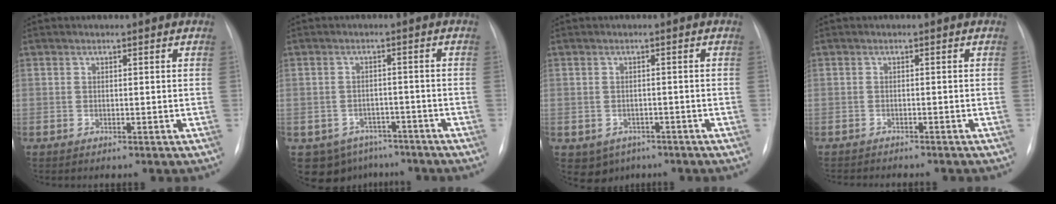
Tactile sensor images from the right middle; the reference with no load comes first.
{"total": 8.0, "force": [-5.6, 5.6, 1.3], "torque": [-0.017, 0.013, -0.068]}
{"total": 4.2, "force": [-2.3, 3.3, 0.9], "torque": [-0.011, 0.004, -0.024]}
{"total": 6.7, "force": [-6.0, 1.3, 2.6], "torque": [-0.029, -0.003, -0.076]}